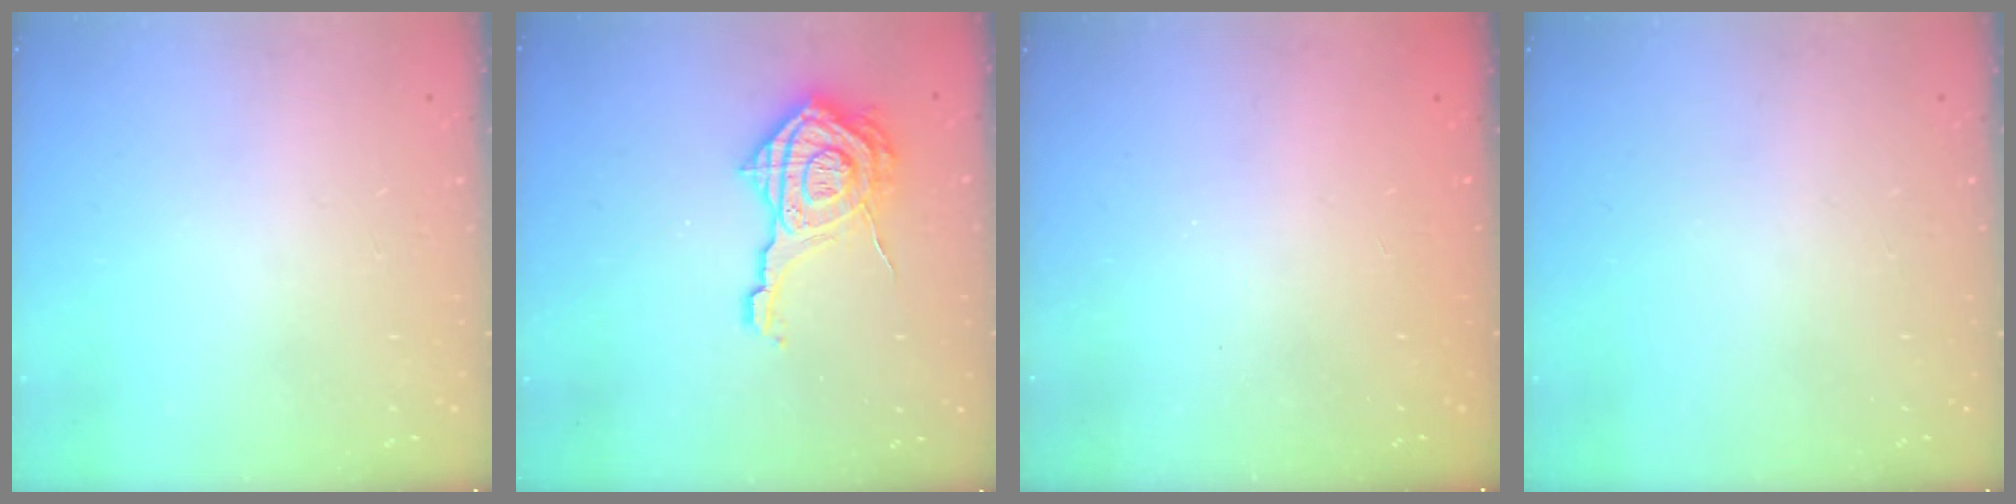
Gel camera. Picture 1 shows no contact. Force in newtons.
{"total": 15.9, "press": 15.9, "slide": 1.1}
{"total": 2.1, "press": 2.0, "slide": 0.7}
{"total": 0.0}